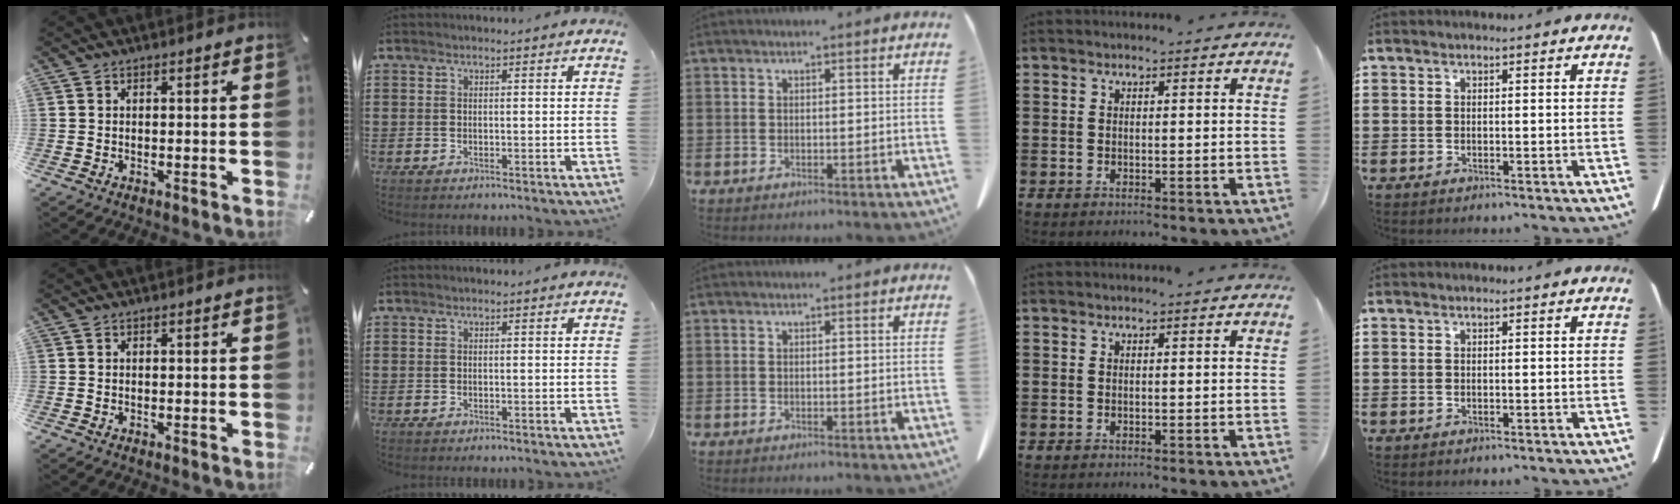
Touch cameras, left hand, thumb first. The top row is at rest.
{}